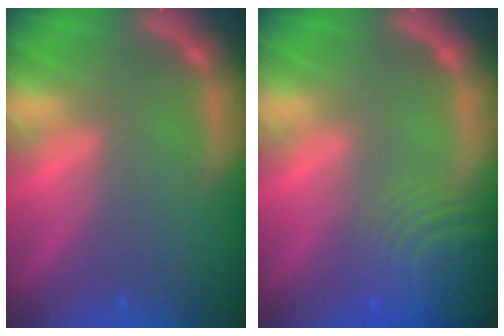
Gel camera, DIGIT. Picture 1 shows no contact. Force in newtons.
{"total": 9.5}